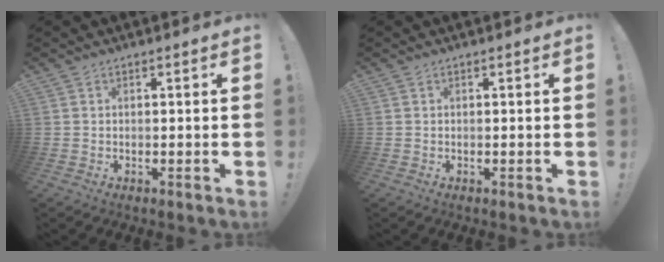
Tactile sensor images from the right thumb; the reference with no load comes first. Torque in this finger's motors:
{"motor_torque": [0.00, 0.00, 0.00, 0.00, 0.00]}